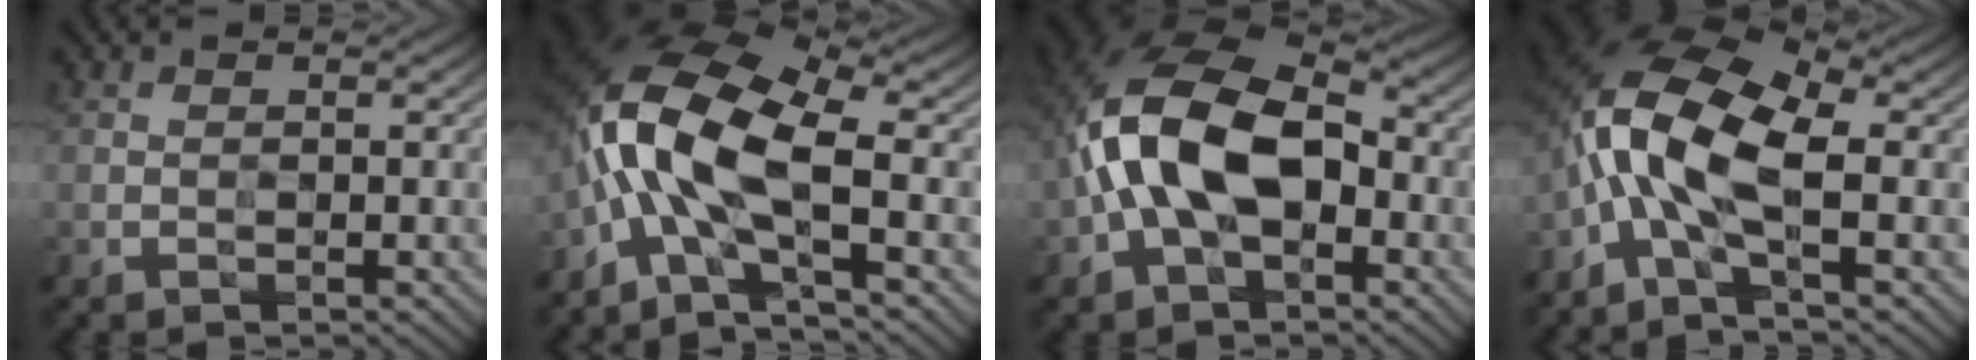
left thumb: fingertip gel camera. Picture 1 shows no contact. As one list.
[{"total": 12.7, "force": [-2.2, 4.6, 11.6], "torque": [-0.255, 0.011, -0.060]}, {"total": 13.1, "force": [-1.2, 7.7, 10.5], "torque": [-0.233, 0.020, -0.037]}, {"total": 11.0, "force": [-2.1, 3.9, 10.1], "torque": [-0.230, 0.003, -0.058]}]